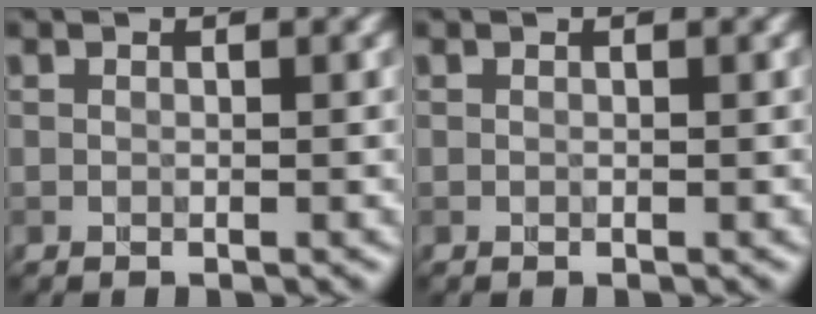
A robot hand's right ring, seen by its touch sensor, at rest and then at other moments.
{"total": 0.0}